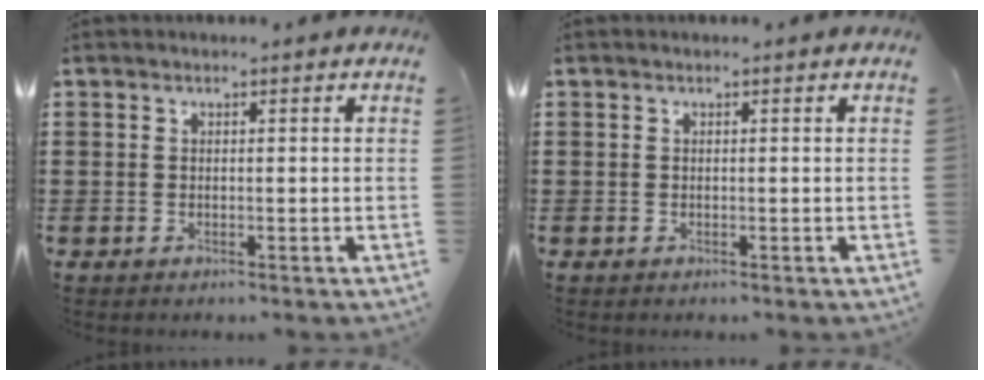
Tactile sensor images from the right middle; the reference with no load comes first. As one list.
[{"total": 0.0}]